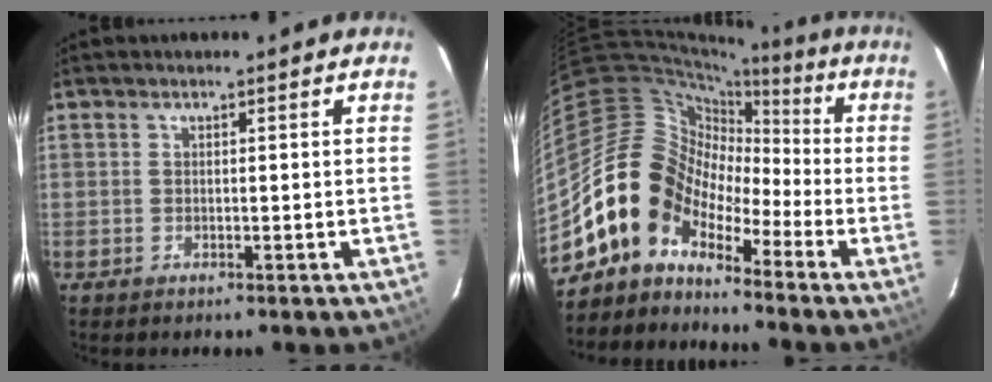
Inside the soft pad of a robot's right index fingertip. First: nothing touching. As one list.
[{"total": 11.2, "force": [-8.1, 7.4, 2.4], "torque": [-0.047, 0.043, -0.174]}]